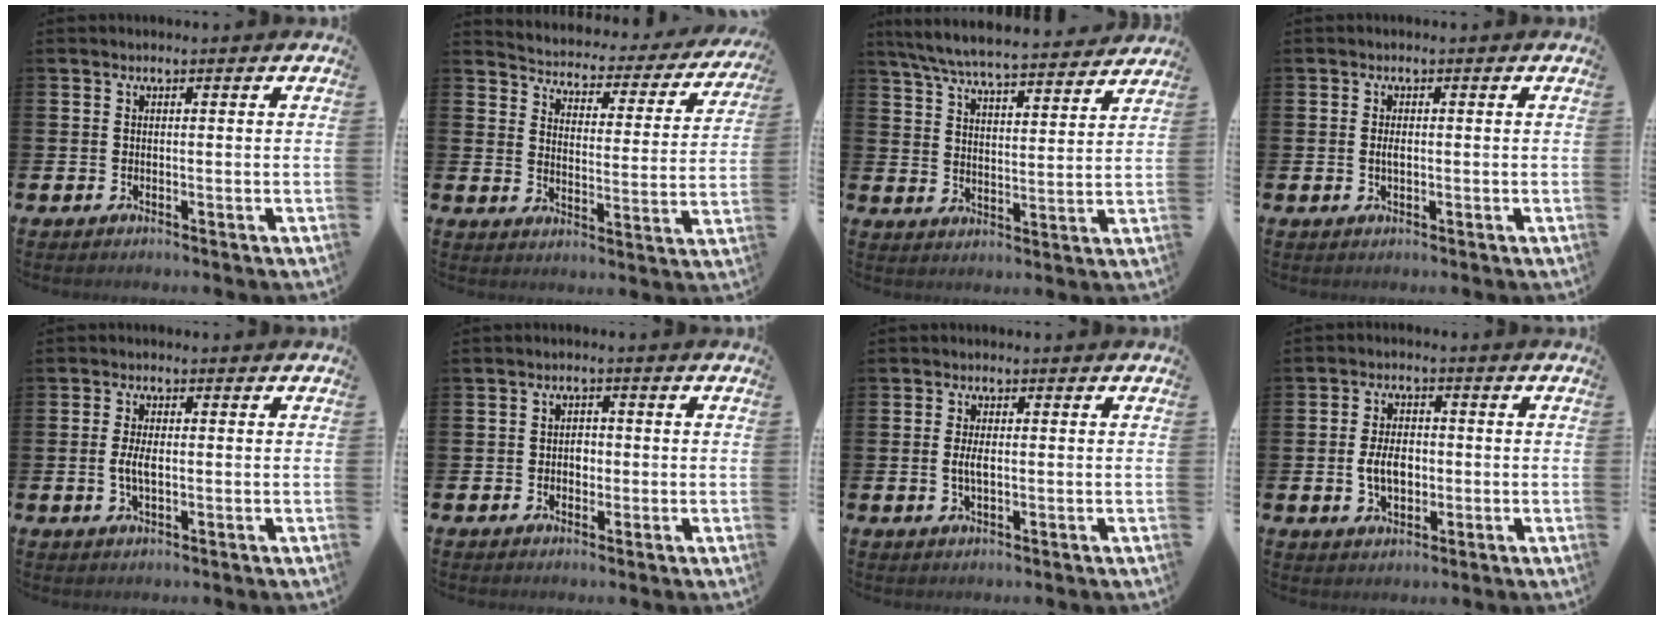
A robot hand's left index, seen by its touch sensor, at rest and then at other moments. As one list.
[{"total": 3.0, "force": [2.7, 1.2, 0.3], "torque": [-0.030, -0.030, 0.035]}, {"total": 7.3, "force": [6.9, 0.6, 2.2], "torque": [-0.073, -0.043, 0.121]}, {"total": 1.3, "force": [0.0, 0.6, 1.2], "torque": [-0.021, 0.003, -0.002]}, {"total": 3.1, "force": [-0.2, 1.3, 2.7], "torque": [-0.057, -0.001, -0.007]}, {"total": 1.8, "force": [-0.3, 1.5, 0.9], "torque": [-0.008, 0.003, -0.010]}, {"total": 2.4, "force": [0.0, 0.9, 2.2], "torque": [-0.039, 0.001, -0.003]}, {"total": 4.7, "force": [-0.5, 3.0, 3.6], "torque": [-0.058, 0.006, -0.012]}]